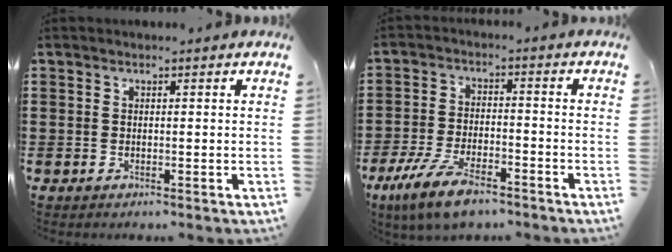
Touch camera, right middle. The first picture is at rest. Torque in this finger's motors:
{"motor_torque": [2.14, 0.00, 0.49, 0.18]}